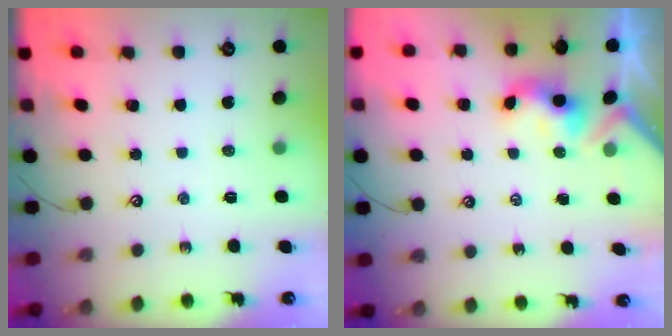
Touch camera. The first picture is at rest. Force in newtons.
{"total": 3.6, "press": 3.6, "slide": 0.2}